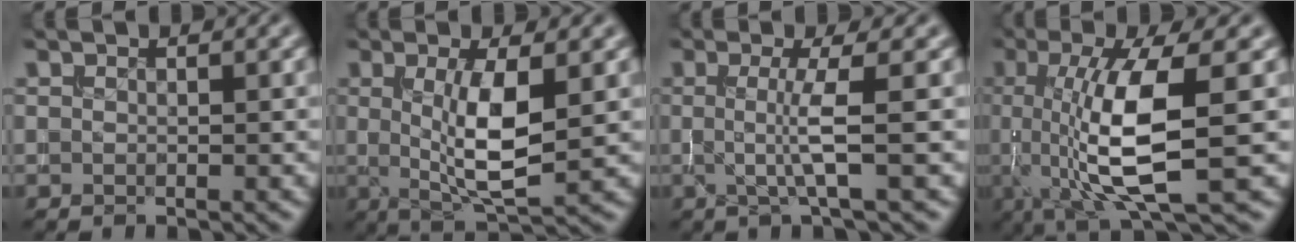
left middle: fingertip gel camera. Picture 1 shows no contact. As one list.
[{"total": 5.7, "force": [0.3, 1.4, 5.5], "torque": [-0.100, -0.009, 0.010]}, {"total": 3.1, "force": [-0.3, 0.2, 3.0], "torque": [-0.061, -0.004, -0.010]}, {"total": 8.8, "force": [-0.3, 2.2, 8.5], "torque": [-0.150, -0.008, -0.001]}]